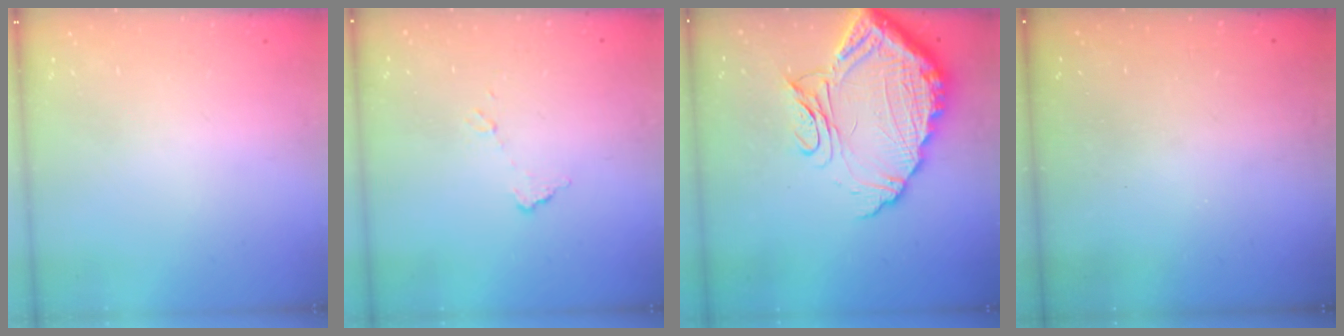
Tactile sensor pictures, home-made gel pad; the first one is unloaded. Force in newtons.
{"total": 4.8, "press": 4.8, "slide": 0.2}
{"total": 18.8, "press": 18.7, "slide": 1.7}
{"total": 3.3, "press": 3.3, "slide": 0.2}